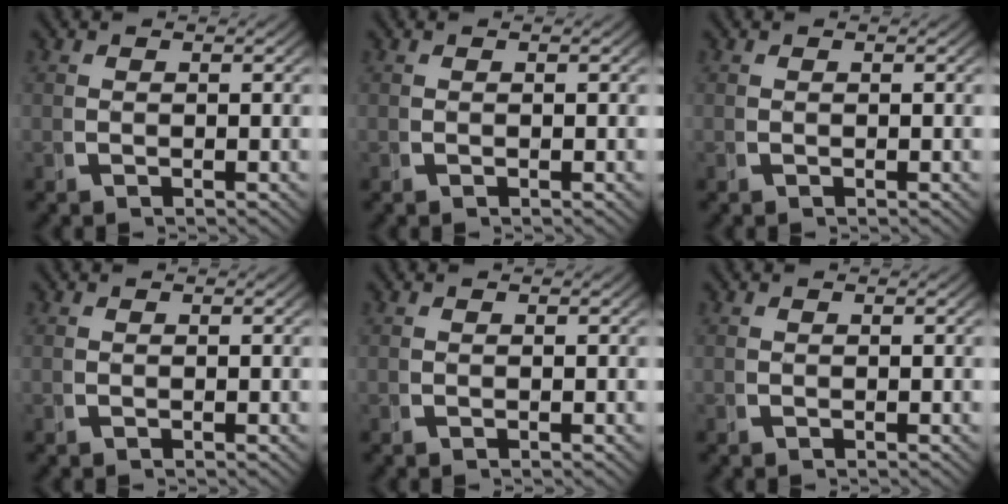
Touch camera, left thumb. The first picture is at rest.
{"total": 0.0}
{"total": 0.0}
{"total": 0.0}
{"total": 0.0}
{"total": 0.0}